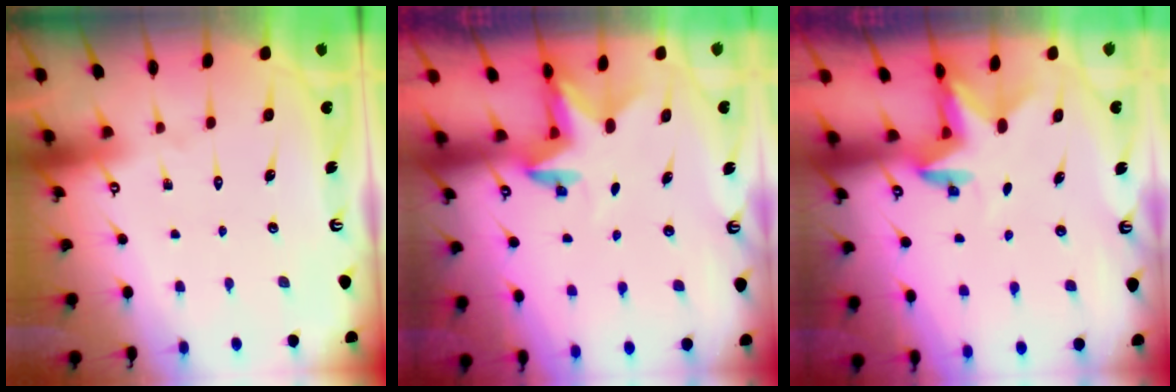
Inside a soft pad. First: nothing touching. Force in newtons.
{"total": 2.5, "press": 2.5, "slide": 0.4}
{"total": 2.5, "press": 2.5, "slide": 0.4}